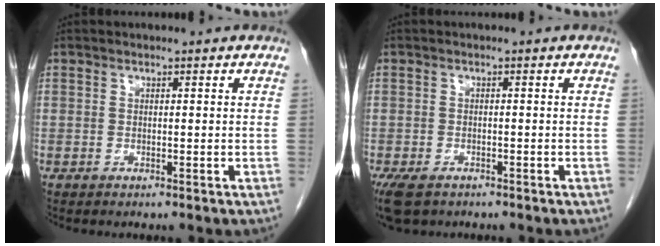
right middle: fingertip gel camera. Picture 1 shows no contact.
{"total": 5.5, "force": [-3.7, 2.9, 2.8], "torque": [-0.055, -0.009, -0.061]}